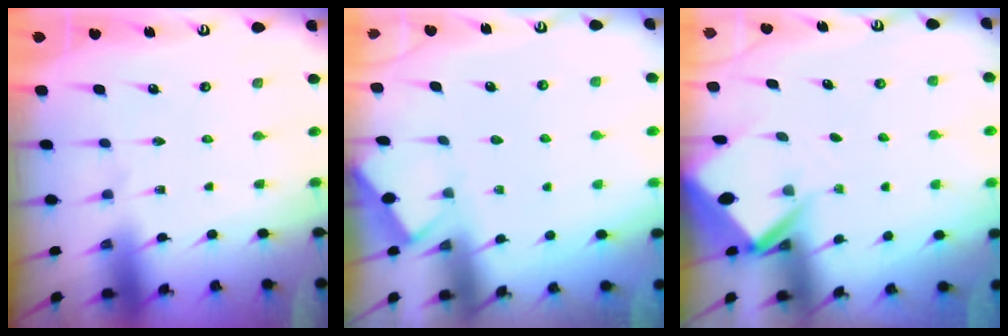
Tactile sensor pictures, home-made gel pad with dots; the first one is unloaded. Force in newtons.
{"total": 2.0, "press": 1.9, "slide": 0.3}
{"total": 3.2, "press": 3.2, "slide": 0.3}